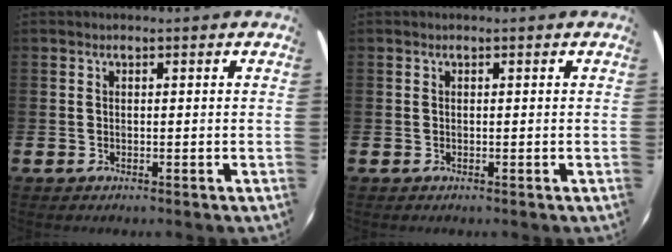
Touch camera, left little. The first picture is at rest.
{"total": 0.0}